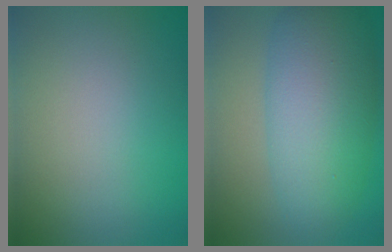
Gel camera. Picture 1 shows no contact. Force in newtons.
{"total": 8.5, "press": 8.5, "slide": 0.2}